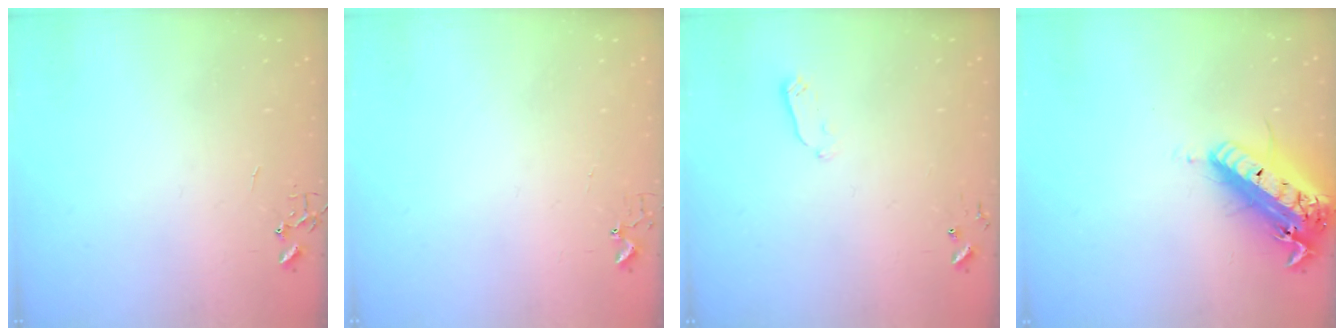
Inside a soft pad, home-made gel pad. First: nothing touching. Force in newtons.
{"total": 2.7, "press": 2.7, "slide": 0.3}
{"total": 2.9, "press": 2.9, "slide": 0.4}
{"total": 21.3, "press": 20.9, "slide": 4.2}